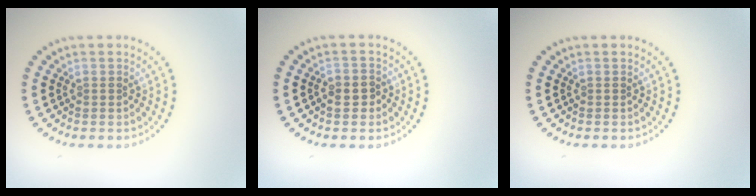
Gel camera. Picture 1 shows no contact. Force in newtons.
{"total": 1.5, "press": 1.3, "slide": 0.6}
{"total": 0.0}